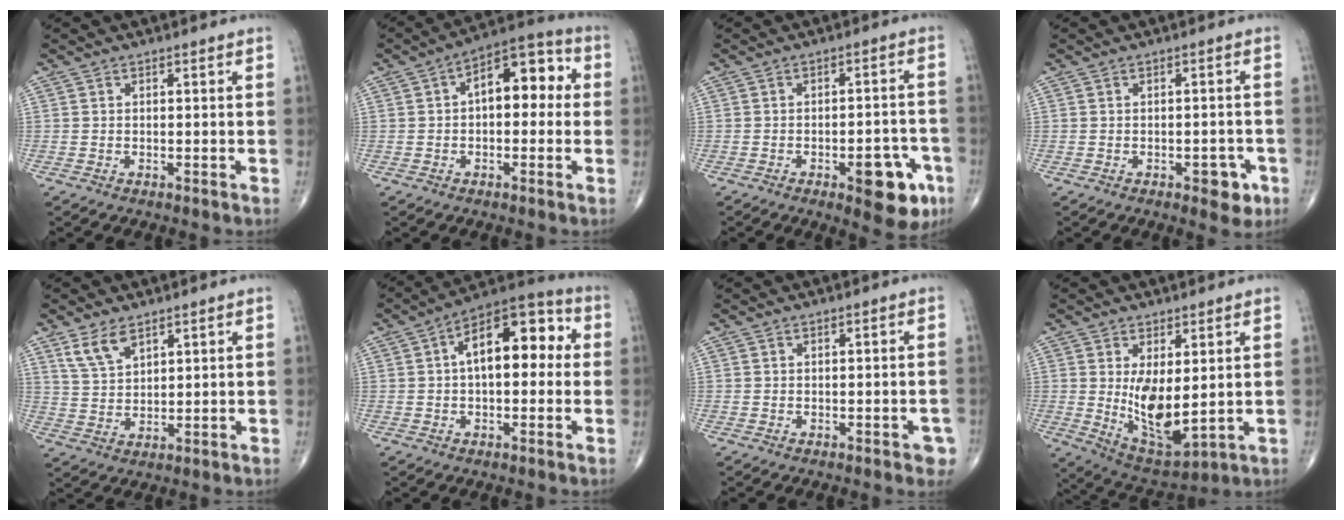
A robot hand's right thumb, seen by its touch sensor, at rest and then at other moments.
{"total": 11.6, "force": [1.3, 6.4, 9.6], "torque": [-0.104, 0.037, 0.006]}
{"total": 10.5, "force": [-4.7, 4.3, 8.4], "torque": [-0.076, 0.023, -0.053]}
{"total": 4.4, "force": [-2.0, 2.3, 3.2], "torque": [-0.020, 0.008, -0.021]}
{"total": 5.8, "force": [3.9, 2.8, 3.3], "torque": [-0.060, -0.018, 0.084]}
{"total": 14.5, "force": [2.1, 7.5, 12.3], "torque": [-0.161, 0.040, 0.020]}
{"total": 2.5, "force": [-1.0, 1.1, 2.0], "torque": [-0.013, 0.004, -0.010]}
{"total": 11.2, "force": [1.1, 5.1, 9.9], "torque": [-0.152, -0.028, 0.041]}